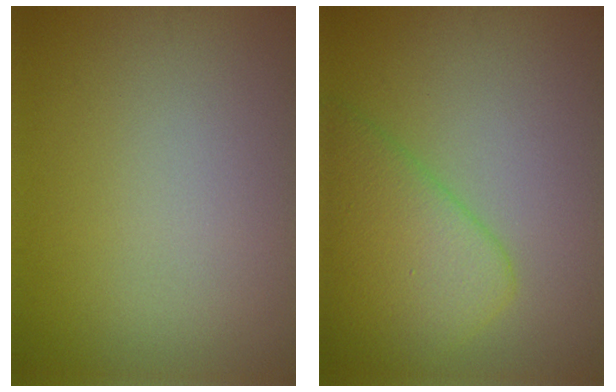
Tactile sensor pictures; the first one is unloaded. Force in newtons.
{"total": 5.5, "press": 5.5, "slide": 0.3}